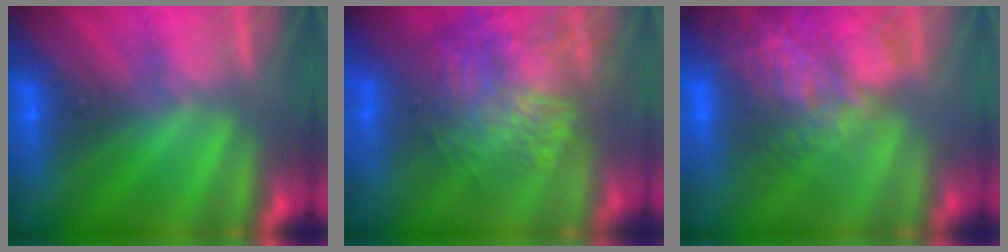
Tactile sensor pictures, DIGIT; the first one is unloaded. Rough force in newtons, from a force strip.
{"total": 10.0}
{"total": 7.5}